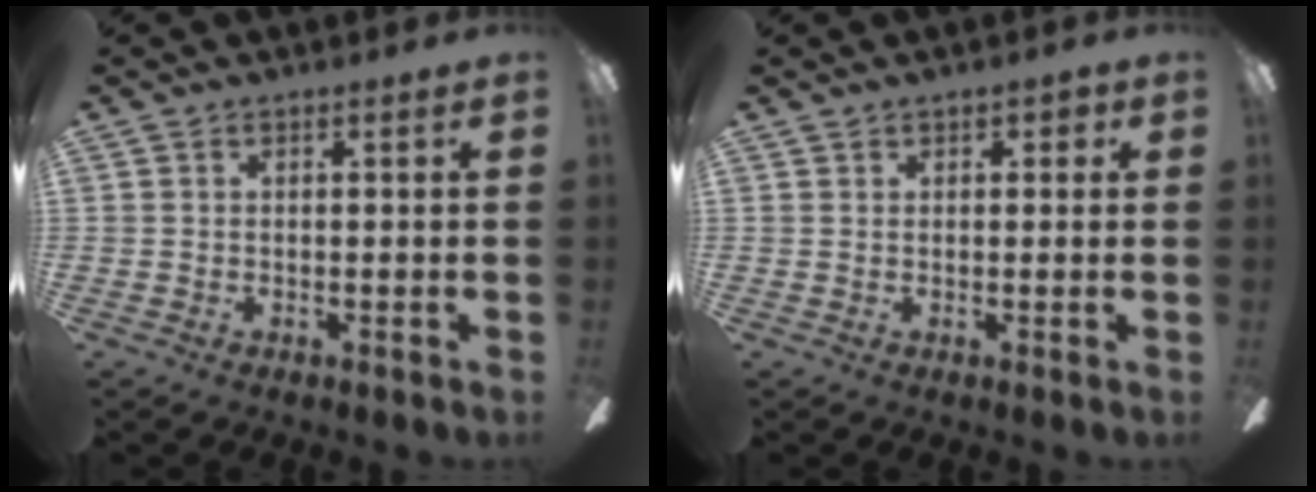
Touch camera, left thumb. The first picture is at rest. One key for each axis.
{"total": 1.6, "fx": 1.1, "fy": 1.0, "fz": 0.5, "tx": -0.001, "ty": 0.001, "tz": 0.018}